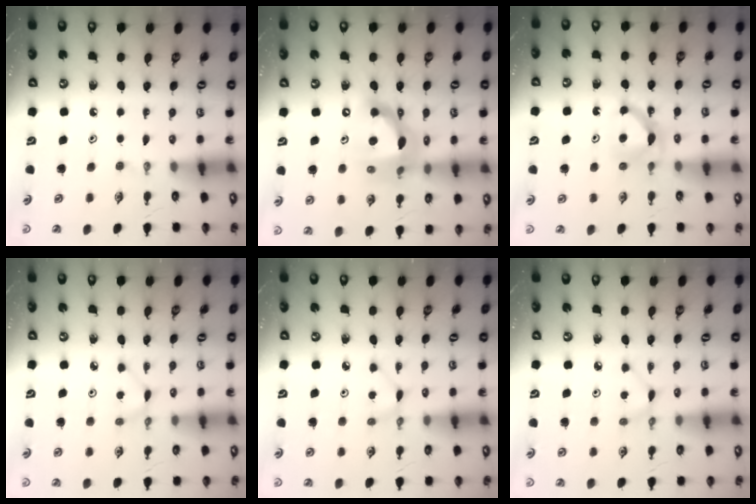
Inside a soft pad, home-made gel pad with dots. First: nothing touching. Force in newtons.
{"total": 14.5, "press": 14.5, "slide": 0.8}
{"total": 5.9, "press": 5.8, "slide": 0.8}
{"total": 1.9, "press": 1.9, "slide": 0.2}
{"total": 1.9, "press": 1.9, "slide": 0.2}
{"total": 1.9, "press": 1.9, "slide": 0.2}